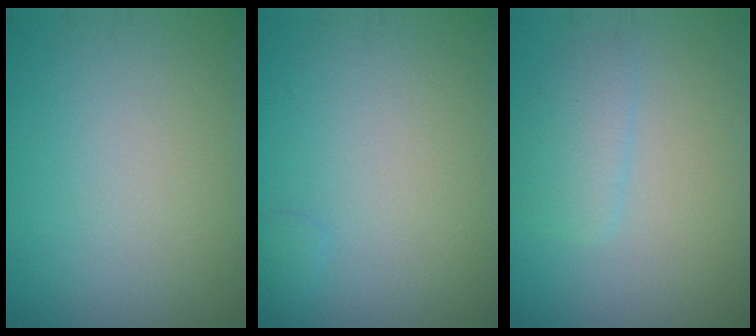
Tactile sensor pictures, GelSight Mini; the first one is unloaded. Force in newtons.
{"total": 0.6, "press": 0.6, "slide": 0.1}
{"total": 2.1, "press": 2.1, "slide": 0.1}